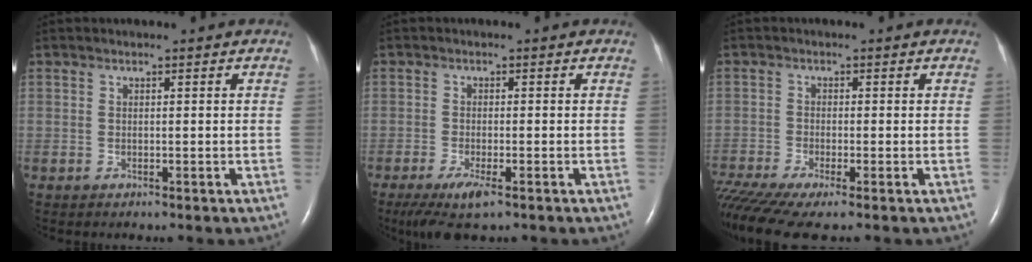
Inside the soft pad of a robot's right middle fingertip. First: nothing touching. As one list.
[{"total": 4.8, "force": [-3.0, 0.9, 3.7], "torque": [-0.076, -0.016, -0.051]}, {"total": 8.1, "force": [-6.3, 0.4, 5.1], "torque": [-0.103, -0.014, -0.114]}]